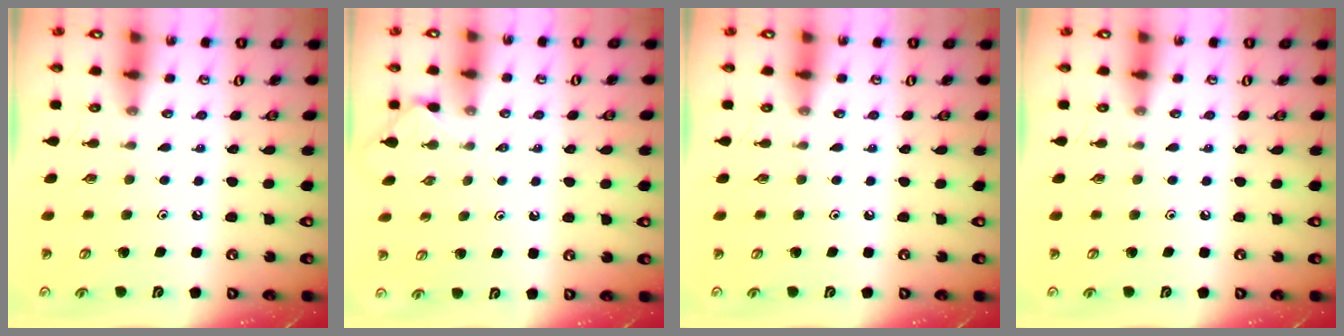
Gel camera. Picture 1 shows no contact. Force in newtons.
{"total": 2.3, "press": 2.3, "slide": 0.4}
{"total": 0.0}
{"total": 0.0}